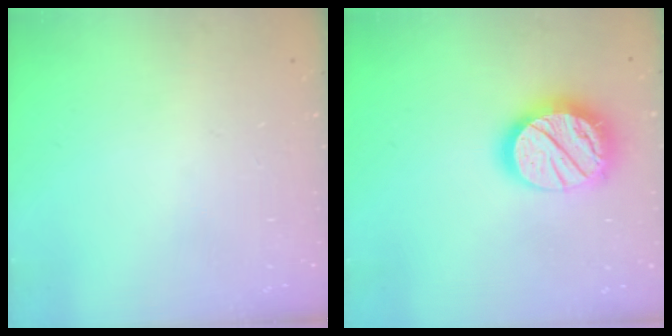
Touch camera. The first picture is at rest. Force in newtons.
{"total": 19.1, "press": 19.0, "slide": 1.6}